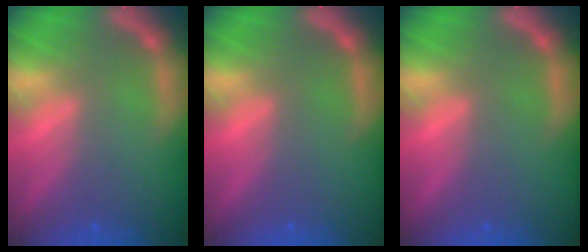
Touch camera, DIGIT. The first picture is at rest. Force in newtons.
{"total": 0.0}
{"total": 0.0}